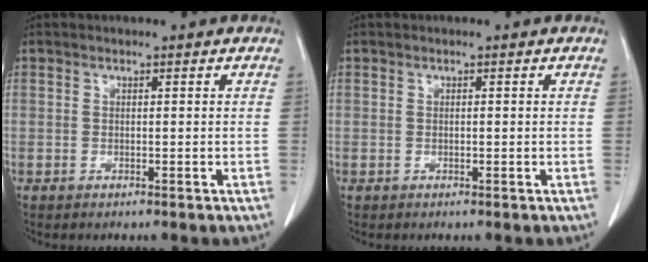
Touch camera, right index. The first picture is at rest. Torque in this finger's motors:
{"motor_torque": [0.09, -0.05, -0.03, 0.00]}